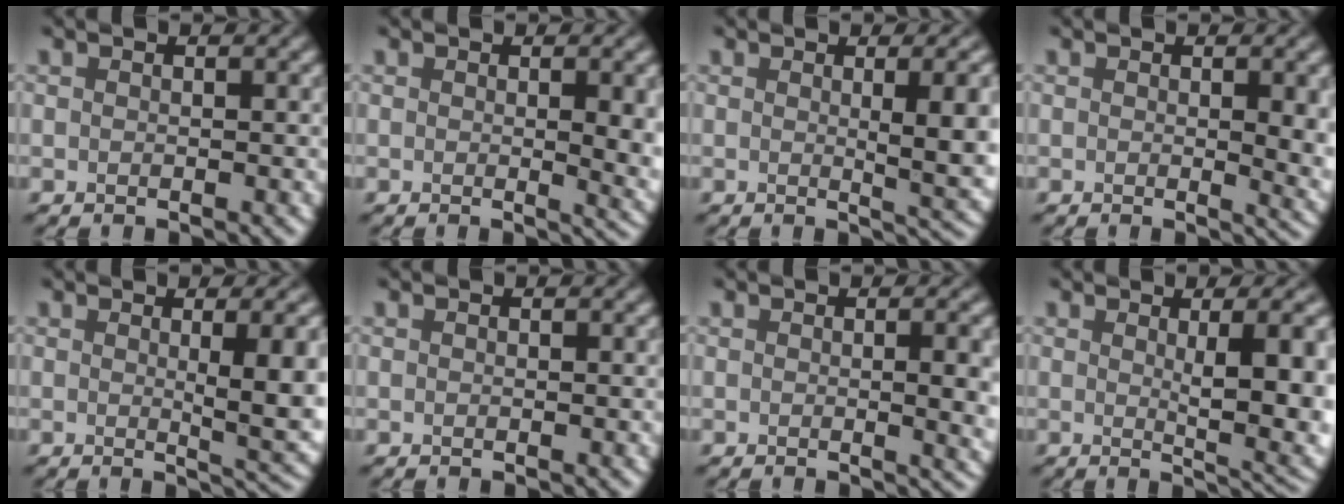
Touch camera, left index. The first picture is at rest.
{"total": 4.3, "force": [0.3, 1.3, 4.1], "torque": [-0.044, -0.004, 0.006]}
{"total": 6.5, "force": [0.7, 1.7, 6.3], "torque": [-0.067, -0.004, 0.012]}
{"total": 3.8, "force": [0.3, 1.1, 3.6], "torque": [-0.042, -0.004, 0.005]}
{"total": 6.5, "force": [0.6, 1.6, 6.3], "torque": [-0.072, -0.007, 0.012]}
{"total": 0.0}
{"total": 4.4, "force": [0.1, 1.3, 4.2], "torque": [-0.043, -0.001, 0.003]}
{"total": 8.4, "force": [0.8, 2.6, 8.0], "torque": [-0.091, -0.006, 0.019]}